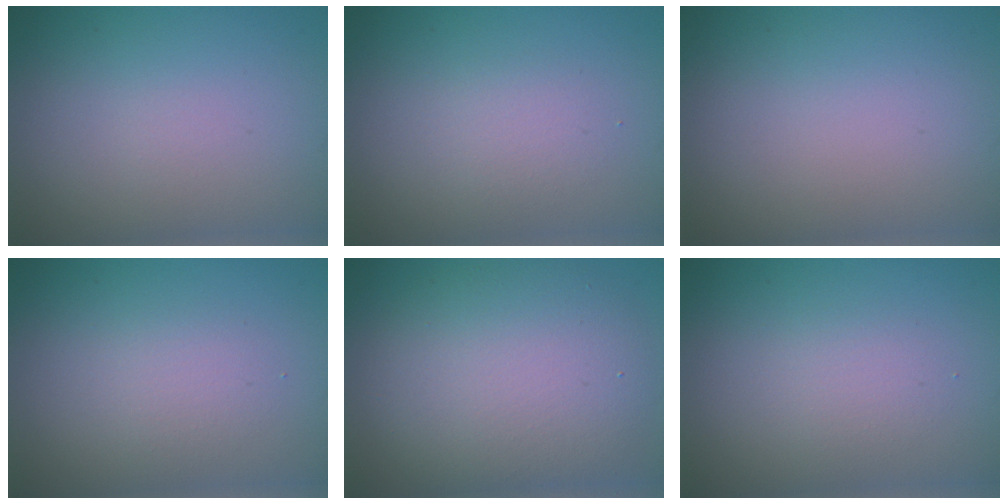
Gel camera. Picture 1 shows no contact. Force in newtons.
{"total": 1.6, "press": 1.6, "slide": 0.2}
{"total": 0.0}
{"total": 1.8, "press": 1.8, "slide": 0.1}
{"total": 8.3, "press": 8.3, "slide": 0.7}
{"total": 1.7, "press": 1.6, "slide": 0.1}